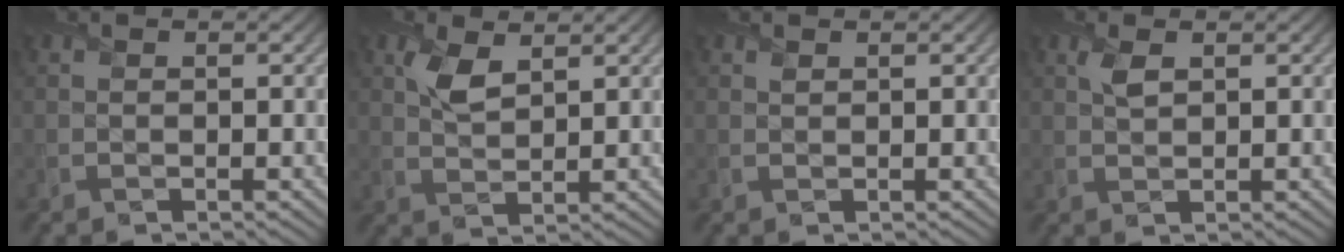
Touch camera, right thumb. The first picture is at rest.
{"total": 3.7, "force": [2.0, 1.7, 2.7], "torque": [-0.066, 0.002, 0.039]}
{"total": 0.6, "force": [0.6, 0.0, 0.1], "torque": [-0.004, 0.001, 0.010]}
{"total": 1.8, "force": [1.0, 0.7, 1.3], "torque": [-0.034, 0.004, 0.019]}